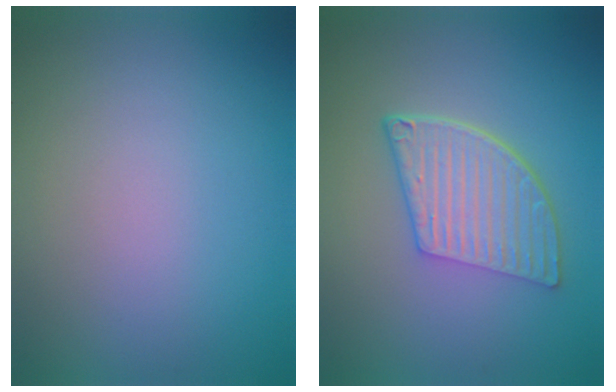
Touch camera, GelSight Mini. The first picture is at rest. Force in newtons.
{"total": 5.8, "press": 4.3, "slide": 3.9}